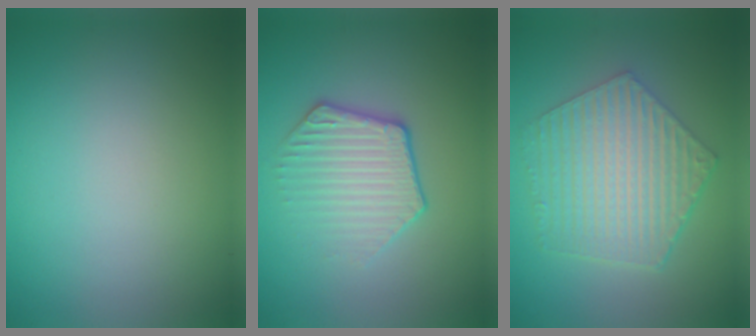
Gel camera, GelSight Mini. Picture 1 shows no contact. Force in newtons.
{"total": 3.5, "press": 3.1, "slide": 1.7}
{"total": 6.5, "press": 4.7, "slide": 4.5}